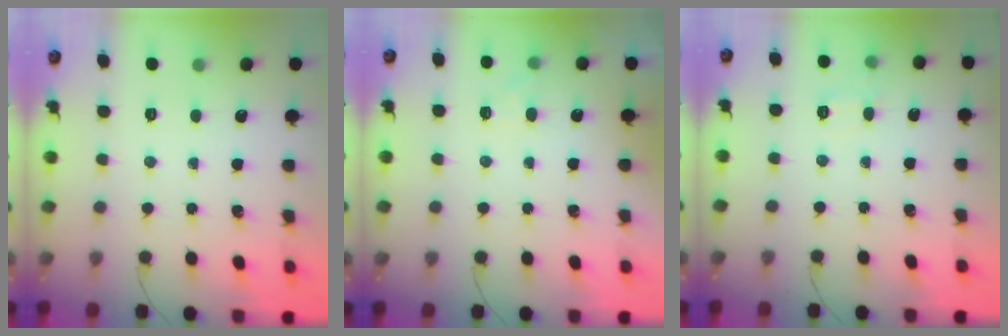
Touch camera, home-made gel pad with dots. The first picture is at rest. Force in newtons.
{"total": 5.3, "press": 5.0, "slide": 1.6}
{"total": 5.9, "press": 5.7, "slide": 1.6}